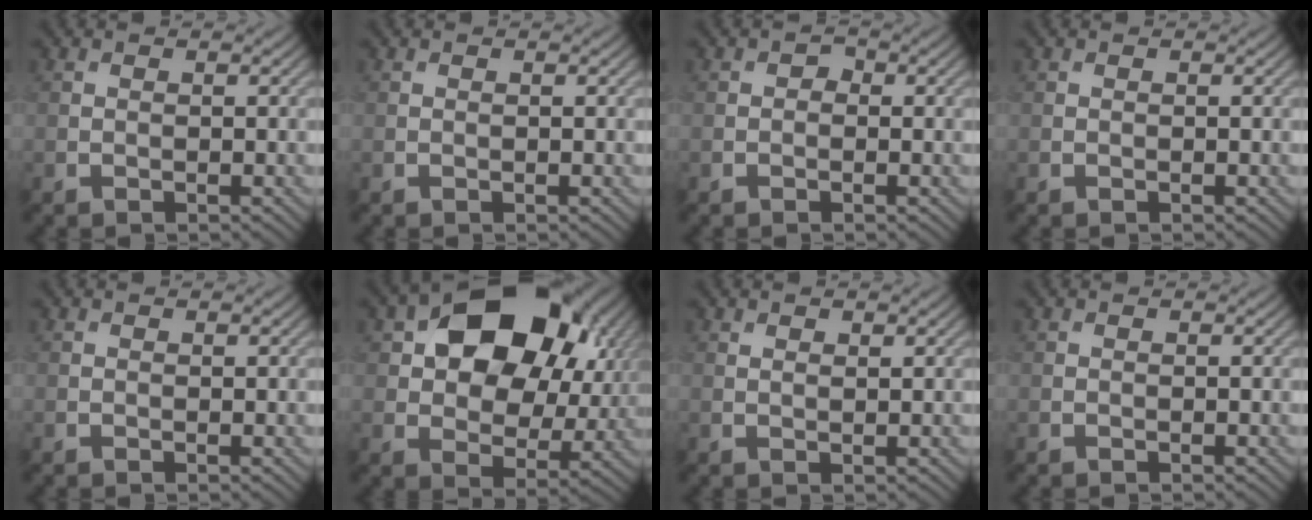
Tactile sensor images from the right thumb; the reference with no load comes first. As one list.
[{"total": 0.0}, {"total": 0.9, "force": [-0.2, 0.8, 0.5], "torque": [-0.005, 0.000, -0.010]}, {"total": 0.0}, {"total": 0.0}, {"total": 16.6, "force": [6.0, 11.1, 10.9], "torque": [-0.167, 0.008, 0.097]}, {"total": 1.0, "force": [0.8, 0.3, 0.5], "torque": [-0.014, -0.002, 0.015]}, {"total": 0.0}]